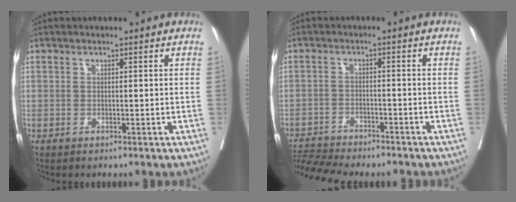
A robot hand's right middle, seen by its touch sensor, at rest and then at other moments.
{"total": 9.2, "force": [-9.0, 0.5, 2.2], "torque": [-0.037, 0.008, -0.142]}